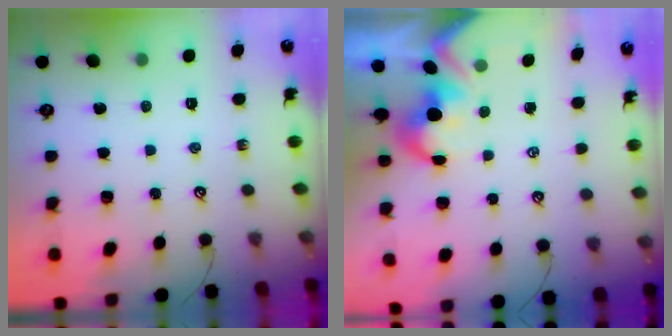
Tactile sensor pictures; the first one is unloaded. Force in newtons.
{"total": 1.6, "press": 1.3, "slide": 1.0}